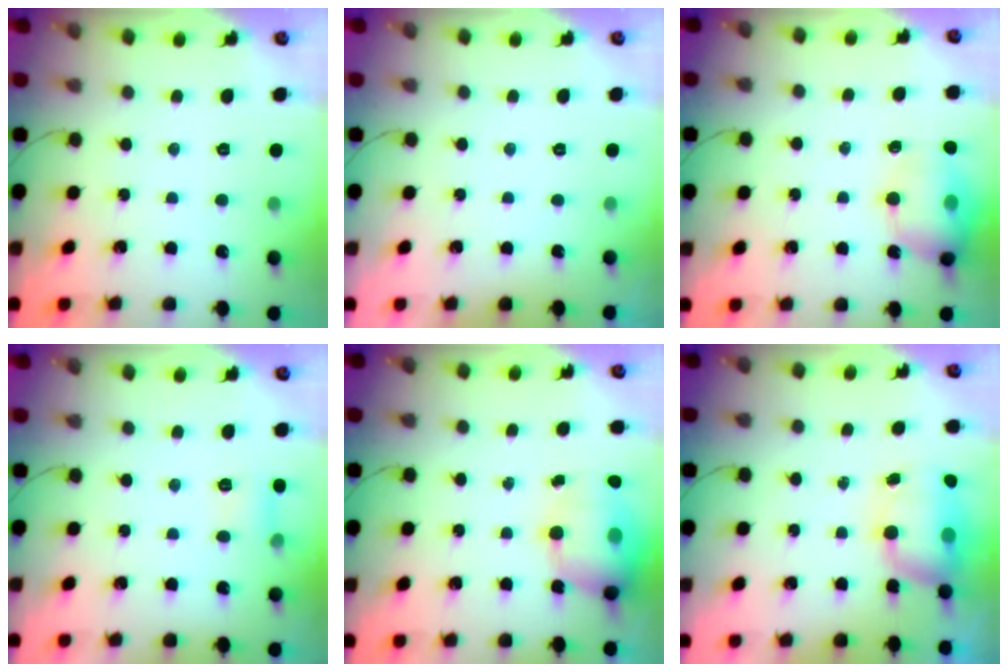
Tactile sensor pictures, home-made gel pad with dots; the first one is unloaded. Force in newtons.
{"total": 0.0}
{"total": 15.0, "press": 13.8, "slide": 5.7}
{"total": 3.9, "press": 3.7, "slide": 1.3}
{"total": 14.8, "press": 14.5, "slide": 3.3}
{"total": 10.7, "press": 8.7, "slide": 6.3}